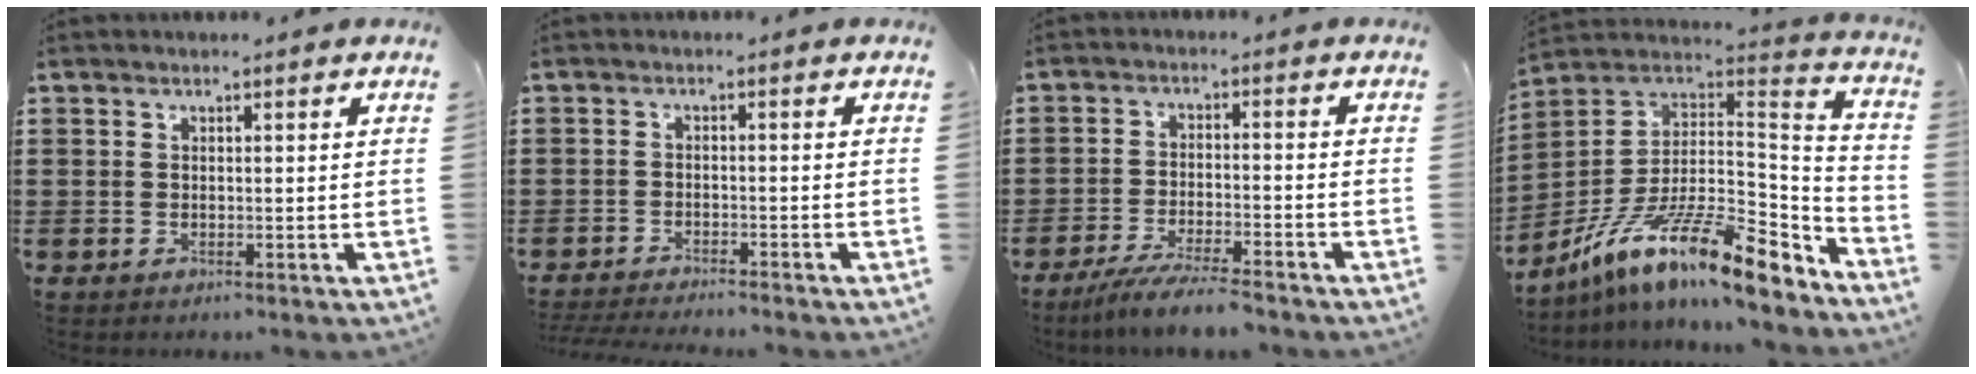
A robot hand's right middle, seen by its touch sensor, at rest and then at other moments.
{"total": 2.6, "force": [-2.6, -0.1, 0.3], "torque": [-0.006, 0.000, -0.054]}
{"total": 5.6, "force": [-5.2, 0.1, 2.1], "torque": [-0.047, -0.011, -0.099]}
{"total": 17.6, "force": [-10.7, 4.5, 13.2], "torque": [-0.255, 0.021, -0.188]}